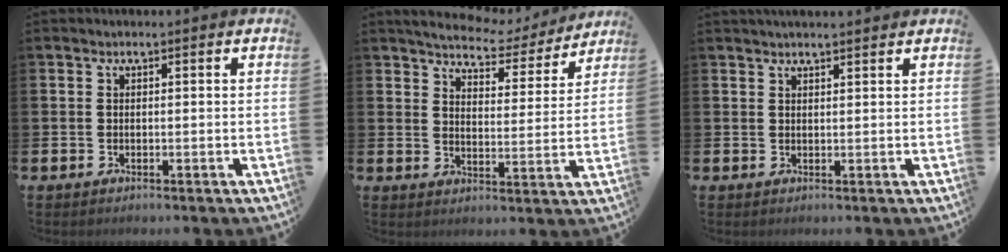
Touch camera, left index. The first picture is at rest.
{"total": 5.1, "force": [4.7, 1.3, 1.2], "torque": [-0.029, -0.039, 0.073]}
{"total": 1.7, "force": [1.6, 0.0, 0.4], "torque": [0.005, -0.008, 0.026]}